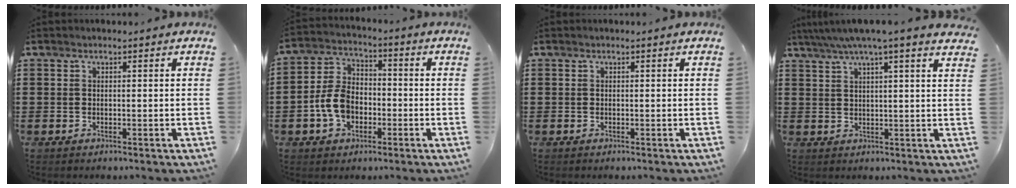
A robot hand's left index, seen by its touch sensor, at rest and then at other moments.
{"total": 7.5, "force": [-2.4, 5.2, 4.7], "torque": [-0.119, 0.009, -0.052]}
{"total": 0.0}
{"total": 4.5, "force": [3.5, 0.0, 2.8], "torque": [-0.065, -0.009, 0.060]}